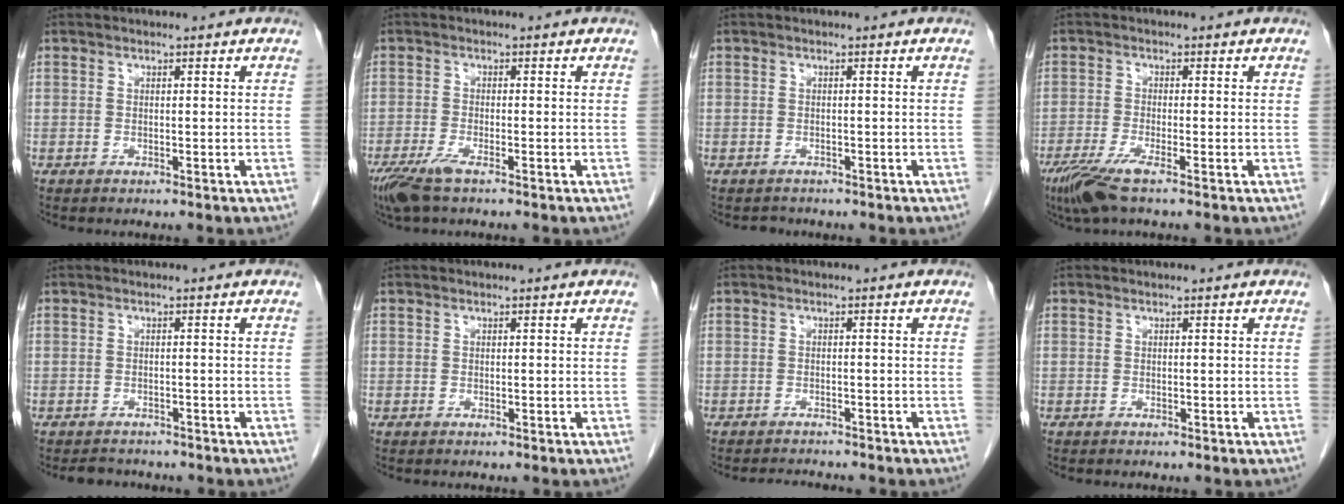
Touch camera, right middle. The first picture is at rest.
{"total": 4.6, "force": [-3.1, 0.8, 3.3], "torque": [-0.072, -0.013, -0.058]}
{"total": 1.1, "force": [-1.0, 0.4, -0.1], "torque": [-0.006, -0.004, -0.015]}
{"total": 5.2, "force": [-3.4, 0.3, 3.9], "torque": [-0.080, -0.016, -0.066]}
{"total": 3.0, "force": [-2.8, 1.1, 0.3], "torque": [-0.009, -0.006, -0.040]}
{"total": 0.0}
{"total": 2.6, "force": [-2.6, 0.0, 0.2], "torque": [-0.006, -0.012, -0.038]}
{"total": 0.0}